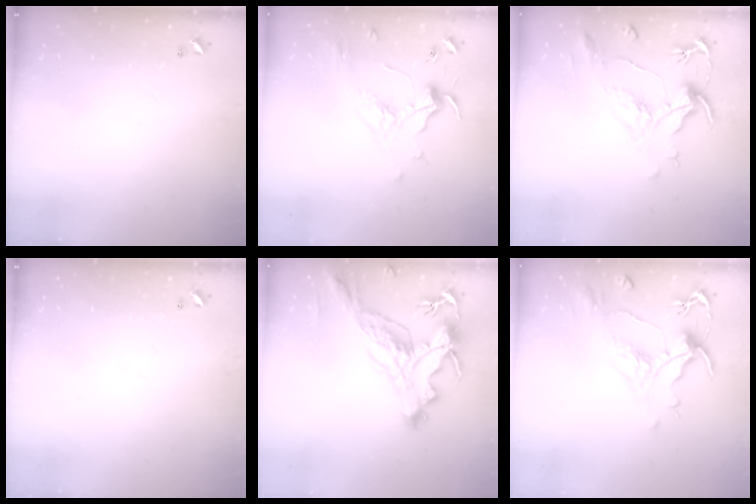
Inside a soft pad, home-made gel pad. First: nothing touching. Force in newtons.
{"total": 2.0, "press": 1.9, "slide": 0.7}
{"total": 1.9, "press": 1.4, "slide": 1.2}
{"total": 0.0}
{"total": 6.8, "press": 6.6, "slide": 1.9}
{"total": 1.5, "press": 0.5, "slide": 1.4}